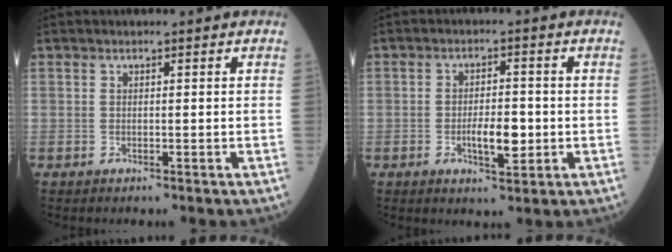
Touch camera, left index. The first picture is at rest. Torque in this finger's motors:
{"motor_torque": [0.19, -0.01, 0.16, 0.07]}